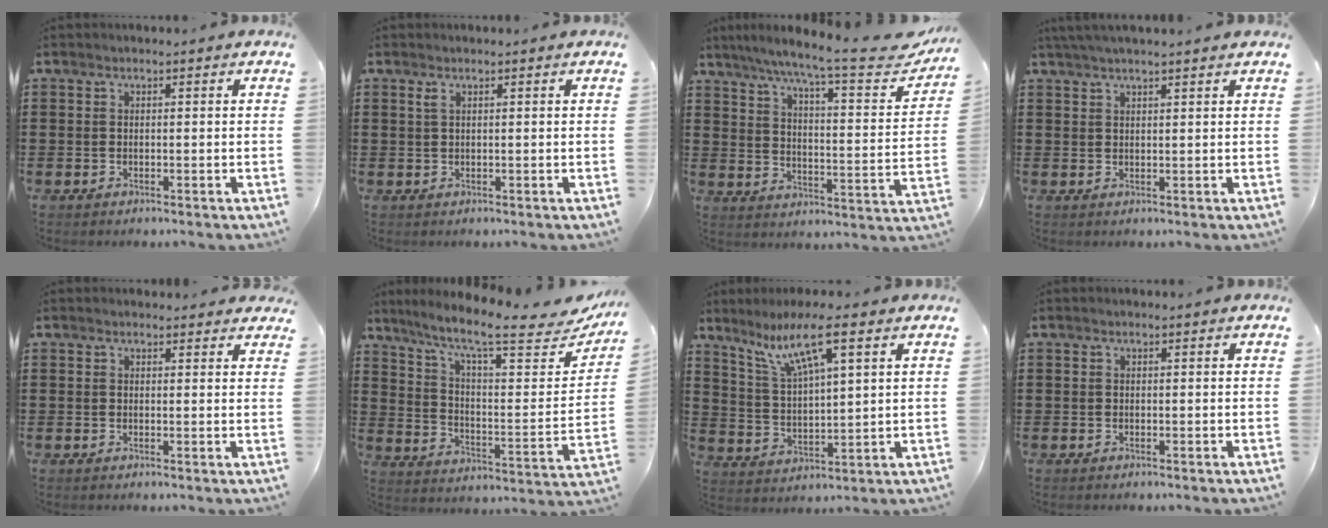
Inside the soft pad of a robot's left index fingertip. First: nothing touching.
{"total": 0.9, "force": [0.4, 0.1, 0.8], "torque": [-0.017, 0.001, 0.008]}
{"total": 9.9, "force": [7.9, 0.5, 5.9], "torque": [-0.119, -0.053, 0.123]}
{"total": 2.0, "force": [1.8, -0.2, 1.0], "torque": [-0.022, 0.002, 0.034]}
{"total": 1.3, "force": [1.2, 0.4, 0.2], "torque": [-0.007, 0.003, 0.024]}
{"total": 10.6, "force": [8.6, 0.9, 6.1], "torque": [-0.135, -0.059, 0.138]}
{"total": 9.2, "force": [5.9, 1.7, 6.8], "torque": [-0.139, -0.010, 0.102]}
{"total": 0.0}